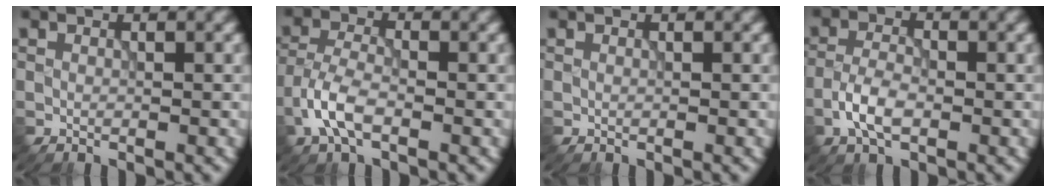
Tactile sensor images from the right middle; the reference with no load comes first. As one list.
[{"total": 4.0, "force": [-1.9, 1.8, 2.9], "torque": [-0.066, 0.003, -0.048]}, {"total": 0.0}, {"total": 3.3, "force": [-1.4, 1.6, 2.5], "torque": [-0.051, 0.003, -0.035]}]